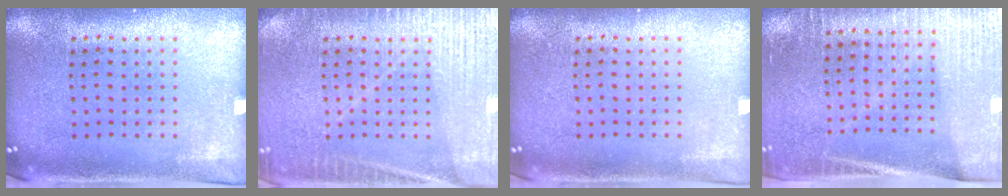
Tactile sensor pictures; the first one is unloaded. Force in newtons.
{"total": 4.7, "press": 4.6, "slide": 0.7}
{"total": 0.0}
{"total": 3.5, "press": 3.1, "slide": 1.7}